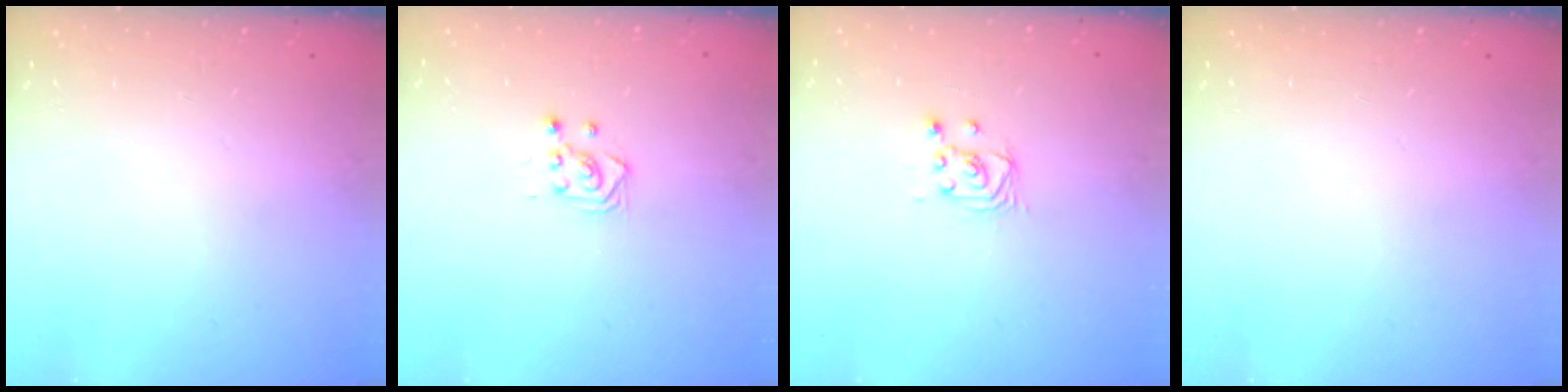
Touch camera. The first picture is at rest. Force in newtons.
{"total": 3.0, "press": 3.0, "slide": 0.5}
{"total": 2.5, "press": 2.5, "slide": 0.2}
{"total": 0.0}